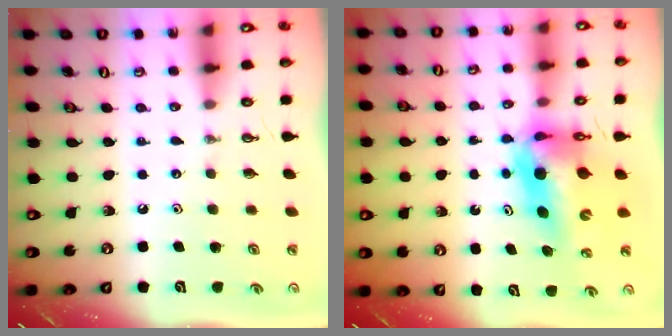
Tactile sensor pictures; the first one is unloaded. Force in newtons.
{"total": 11.2, "press": 10.9, "slide": 2.6}